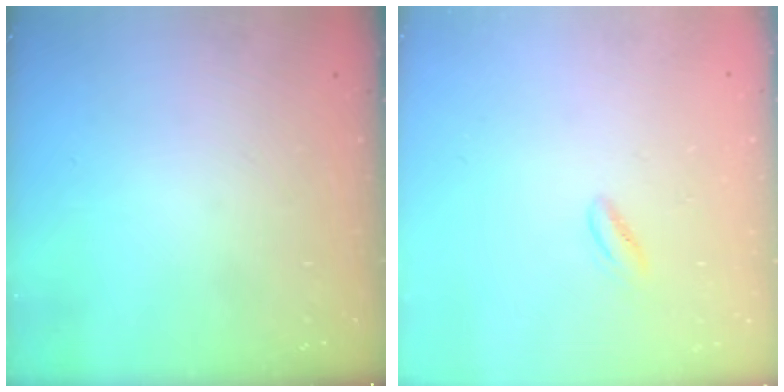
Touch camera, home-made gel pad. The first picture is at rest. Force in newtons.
{"total": 2.7, "press": 2.6, "slide": 0.8}